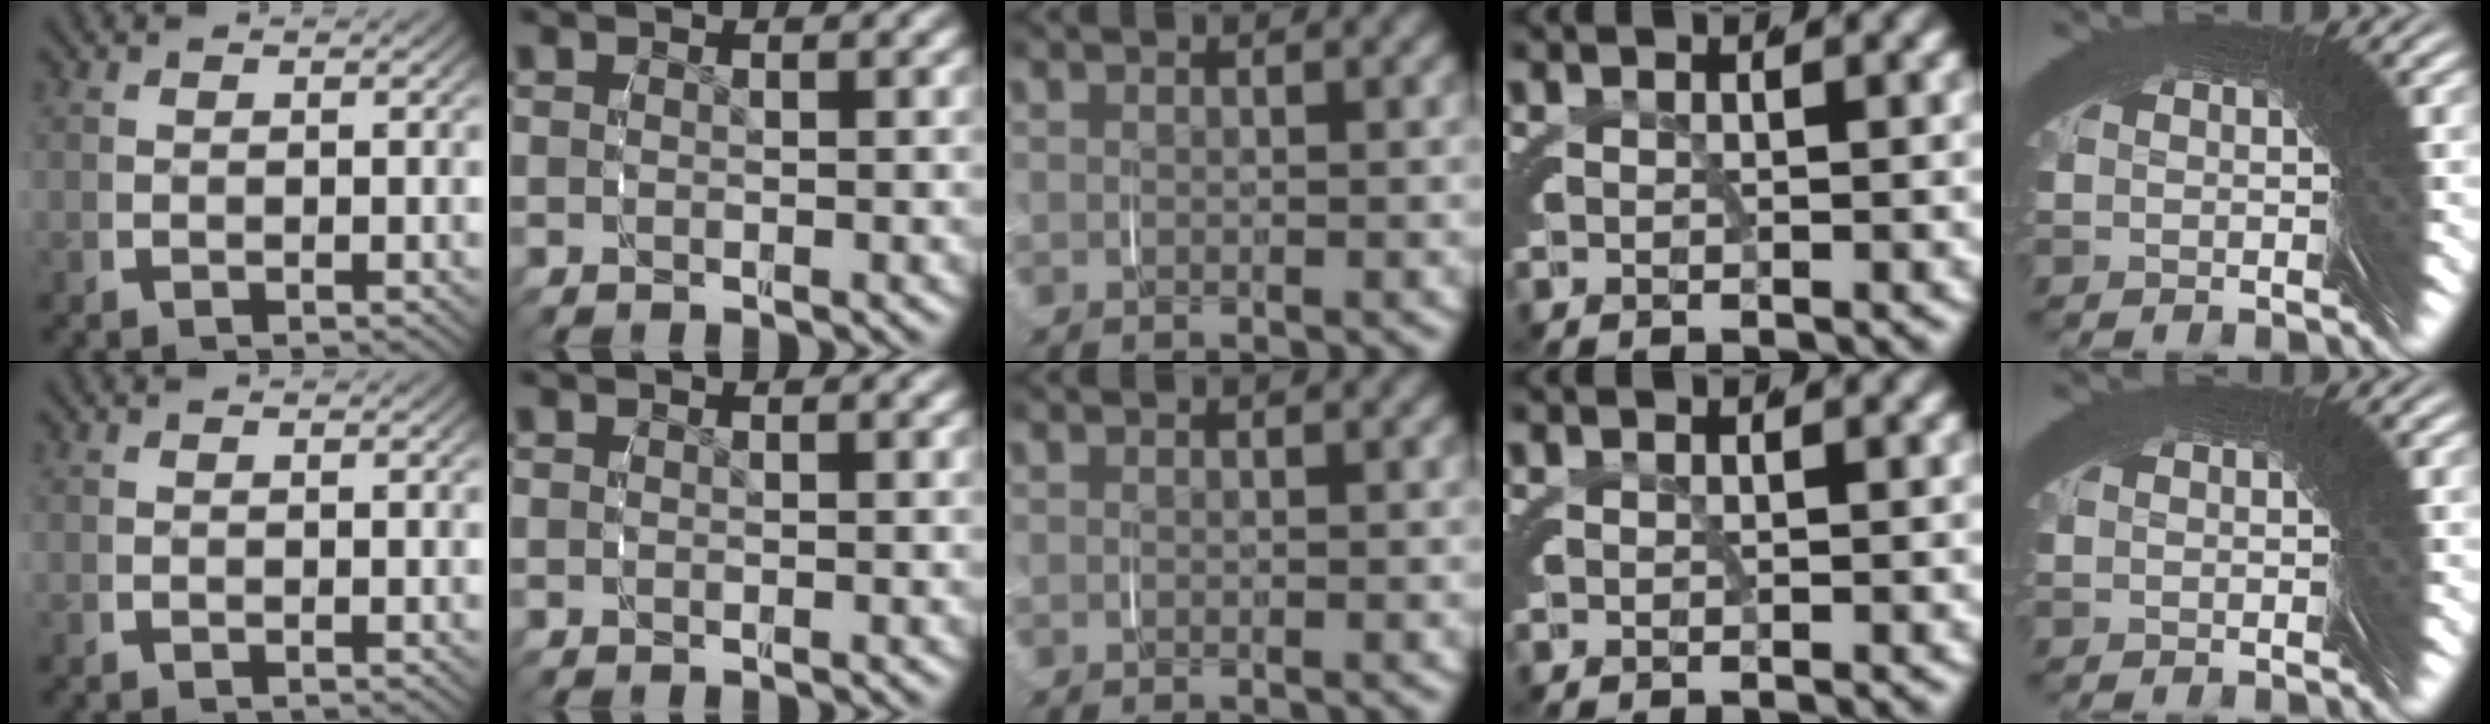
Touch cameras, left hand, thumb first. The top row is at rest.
{}